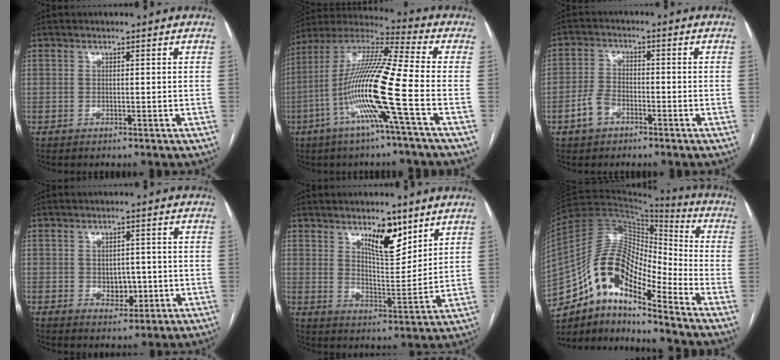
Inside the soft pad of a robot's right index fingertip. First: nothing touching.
{"total": 16.3, "force": [-4.9, -1.2, 15.5], "torque": [-0.303, -0.002, -0.105]}
{"total": 4.5, "force": [-2.5, 2.9, 2.5], "torque": [-0.056, 0.008, -0.047]}
{"total": 3.8, "force": [-0.6, 2.7, 2.7], "torque": [-0.032, 0.004, 0.001]}
{"total": 8.5, "force": [5.4, 2.9, 5.9], "torque": [-0.097, -0.008, 0.093]}
{"total": 16.3, "force": [-9.8, 5.1, 12.0], "torque": [-0.223, 0.042, -0.168]}